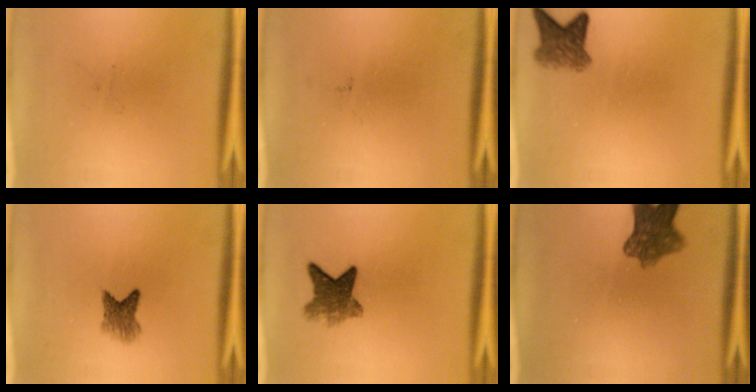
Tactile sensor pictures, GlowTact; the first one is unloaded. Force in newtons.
{"total": 0.0}
{"total": 4.5}
{"total": 3.5}
{"total": 5.9}
{"total": 7.3}